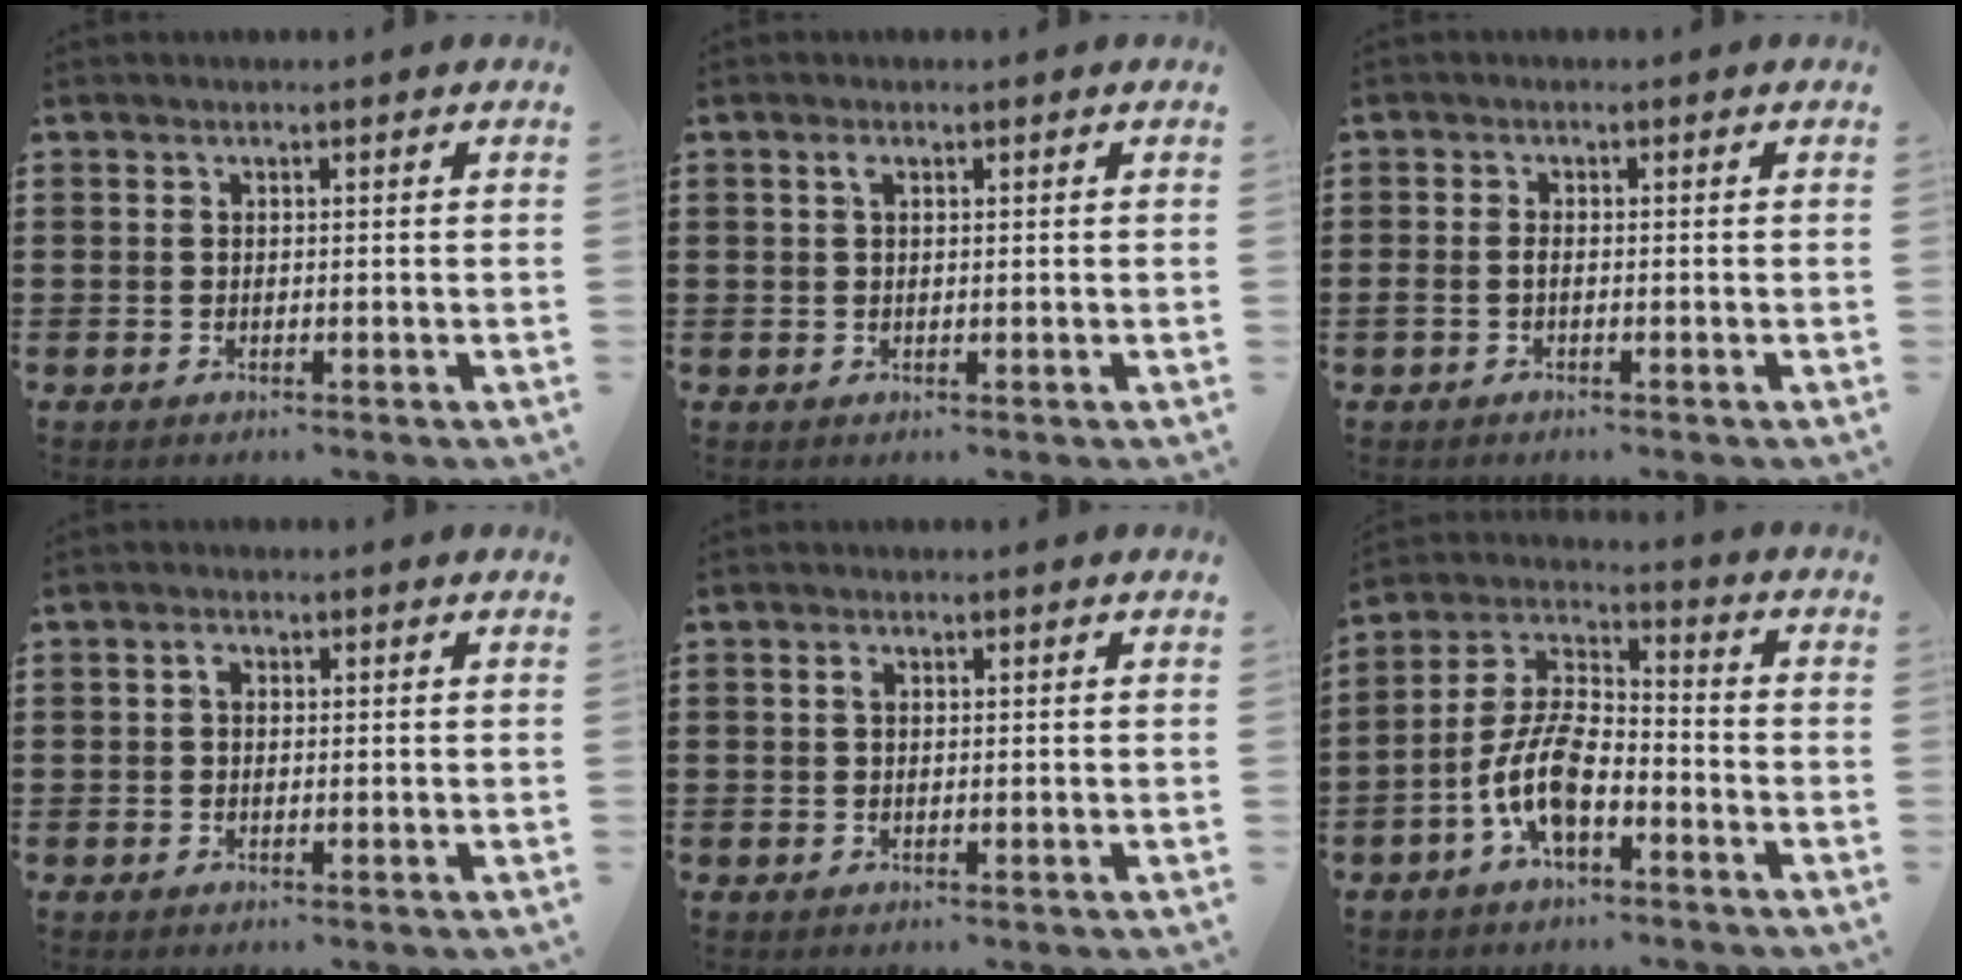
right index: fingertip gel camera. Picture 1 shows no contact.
{"total": 1.1, "force": [0.4, 0.4, 0.9], "torque": [-0.020, 0.004, 0.007]}
{"total": 1.1, "force": [-0.6, 0.4, 0.8], "torque": [-0.019, -0.003, -0.011]}
{"total": 1.3, "force": [0.2, 0.8, 0.9], "torque": [-0.020, 0.006, 0.003]}
{"total": 1.1, "force": [0.4, 0.6, 0.8], "torque": [-0.019, 0.003, 0.006]}
{"total": 9.2, "force": [-4.2, 4.0, 7.1], "torque": [-0.174, -0.002, -0.086]}